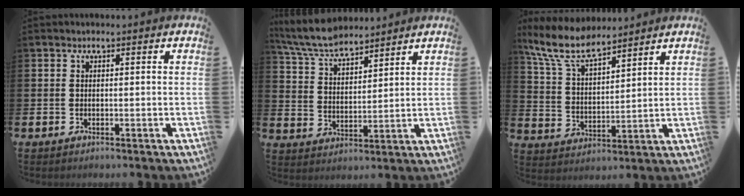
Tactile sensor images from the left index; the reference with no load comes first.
{"total": 7.1, "force": [6.6, 1.6, 2.1], "torque": [-0.071, -0.024, 0.122]}
{"total": 8.5, "force": [7.6, 1.9, 3.2], "torque": [-0.099, -0.032, 0.138]}